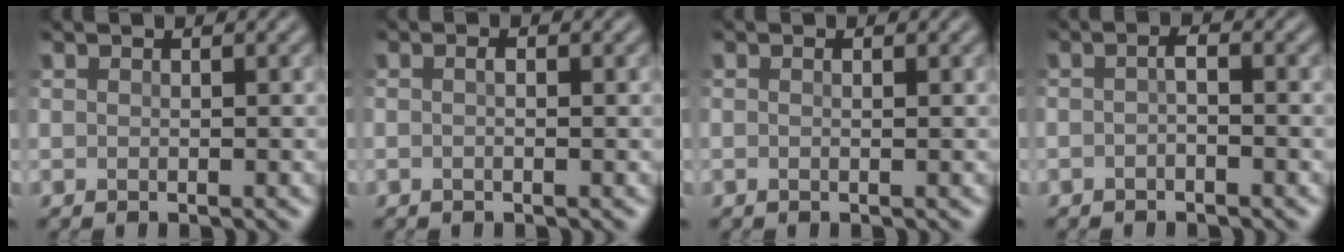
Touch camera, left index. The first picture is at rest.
{"total": 0.8, "force": [-0.2, 0.2, 0.8], "torque": [-0.016, -0.001, -0.007]}
{"total": 0.6, "force": [0.0, 0.1, 0.5], "torque": [-0.009, -0.001, -0.007]}
{"total": 1.2, "force": [-0.7, 0.2, 1.0], "torque": [-0.020, 0.000, -0.017]}